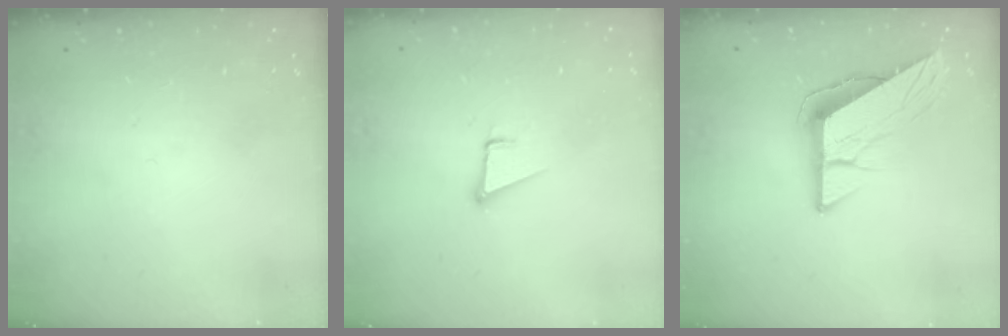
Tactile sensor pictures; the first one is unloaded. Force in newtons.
{"total": 3.6, "press": 2.7, "slide": 2.4}
{"total": 9.9, "press": 9.9, "slide": 0.9}